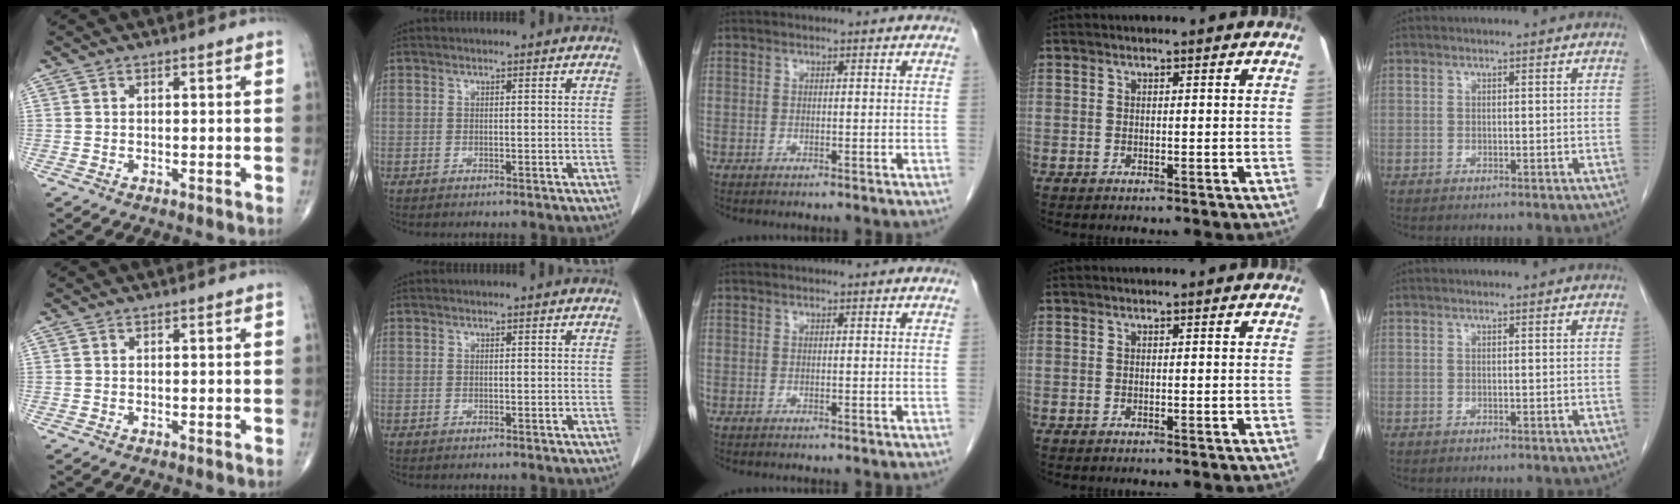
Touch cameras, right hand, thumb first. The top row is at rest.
{}